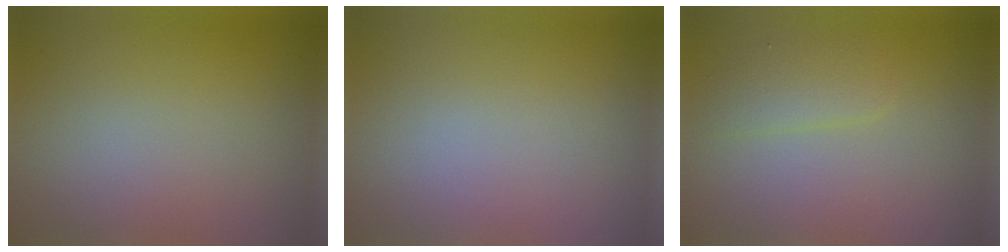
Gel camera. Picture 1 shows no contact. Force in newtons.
{"total": 0.0}
{"total": 1.9, "press": 1.9, "slide": 0.1}